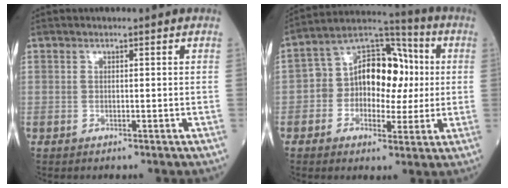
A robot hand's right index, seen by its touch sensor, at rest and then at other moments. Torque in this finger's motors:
{"motor_torque": [0.42, -0.05, 0.31, 0.09]}